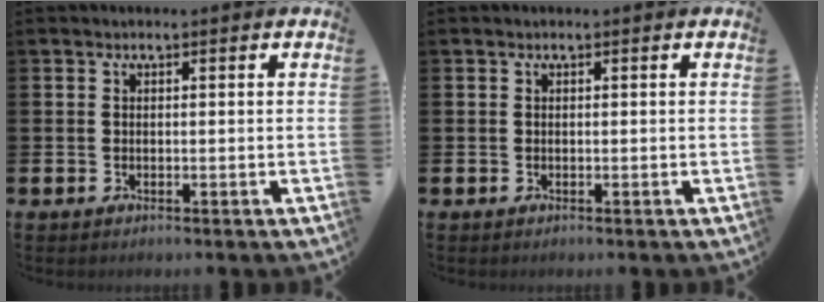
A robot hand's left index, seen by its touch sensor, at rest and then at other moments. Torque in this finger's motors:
{"motor_torque": [-0.08, 0.02, 0.00, 0.01]}